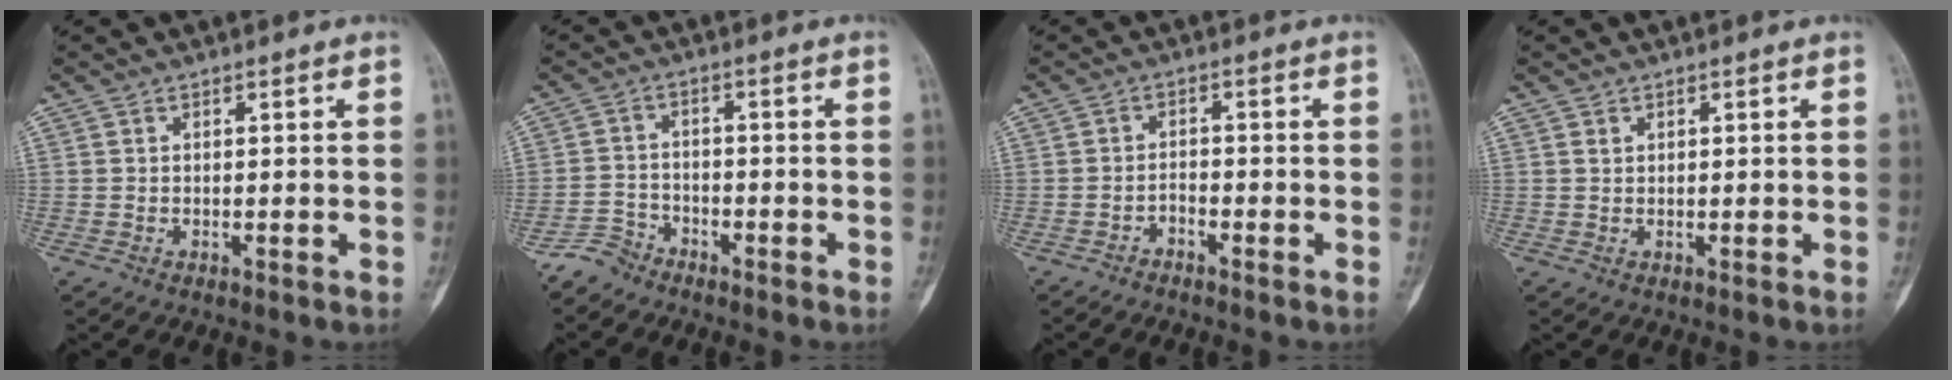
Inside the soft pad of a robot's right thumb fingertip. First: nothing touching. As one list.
[{"total": 3.9, "force": [-3.5, 1.7, 0.0], "torque": [0.005, 0.014, -0.075]}, {"total": 1.7, "force": [-1.5, 0.6, 0.5], "torque": [-0.010, 0.014, -0.029]}, {"total": 0.7, "force": [0.4, 0.5, 0.3], "torque": [-0.002, -0.002, 0.007]}]